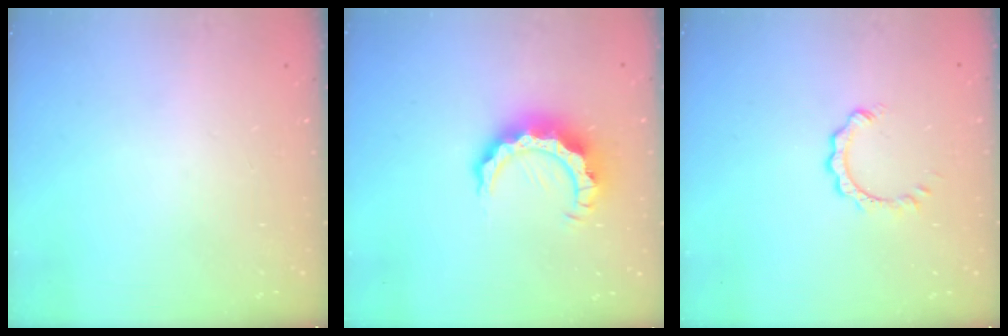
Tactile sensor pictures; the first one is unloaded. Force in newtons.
{"total": 10.3, "press": 10.3, "slide": 0.7}
{"total": 3.3, "press": 3.3, "slide": 0.4}